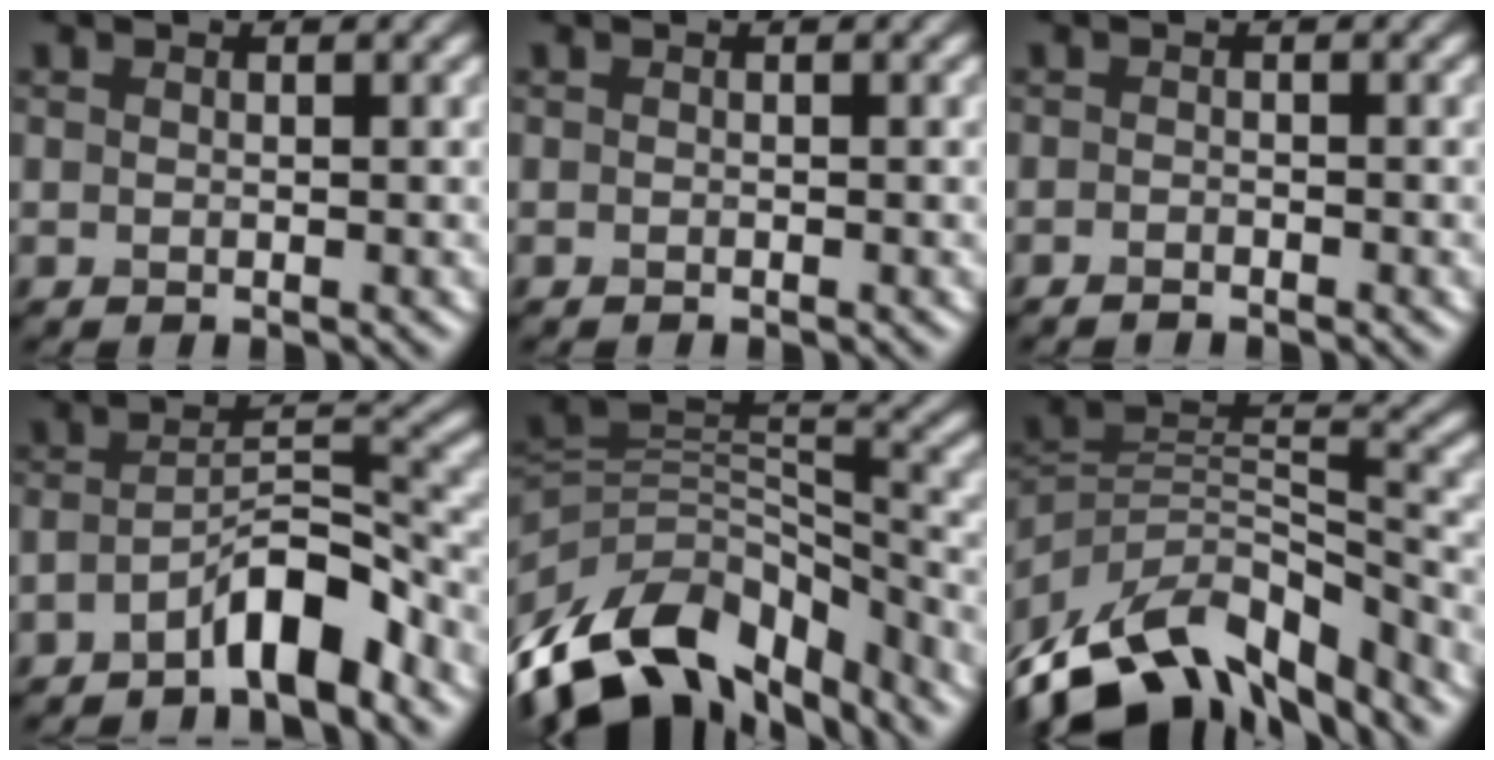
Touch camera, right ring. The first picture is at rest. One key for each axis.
{"total": 0.0}
{"total": 0.8, "fx": -0.7, "fy": 0.1, "fz": 0.3, "tx": -0.003, "ty": -0.001, "tz": -0.014}
{"total": 5.7, "fx": -3.8, "fy": 1.6, "fz": 4.1, "tx": -0.069, "ty": 0.012, "tz": -0.070}
{"total": 13.6, "fx": -8.7, "fy": 7.8, "fz": 6.9, "tx": -0.155, "ty": 0.016, "tz": -0.149}
{"total": 14.1, "fx": -10.3, "fy": 6.4, "fz": 7.2, "tx": -0.152, "ty": 0.018, "tz": -0.186}